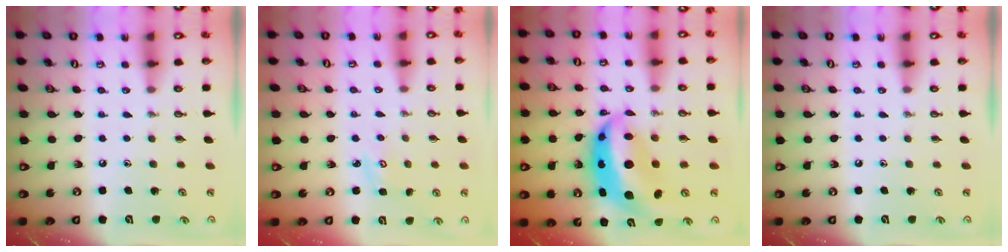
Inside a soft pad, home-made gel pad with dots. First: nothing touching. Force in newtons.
{"total": 3.0, "press": 3.0, "slide": 0.3}
{"total": 12.9, "press": 12.9, "slide": 1.1}
{"total": 0.0}